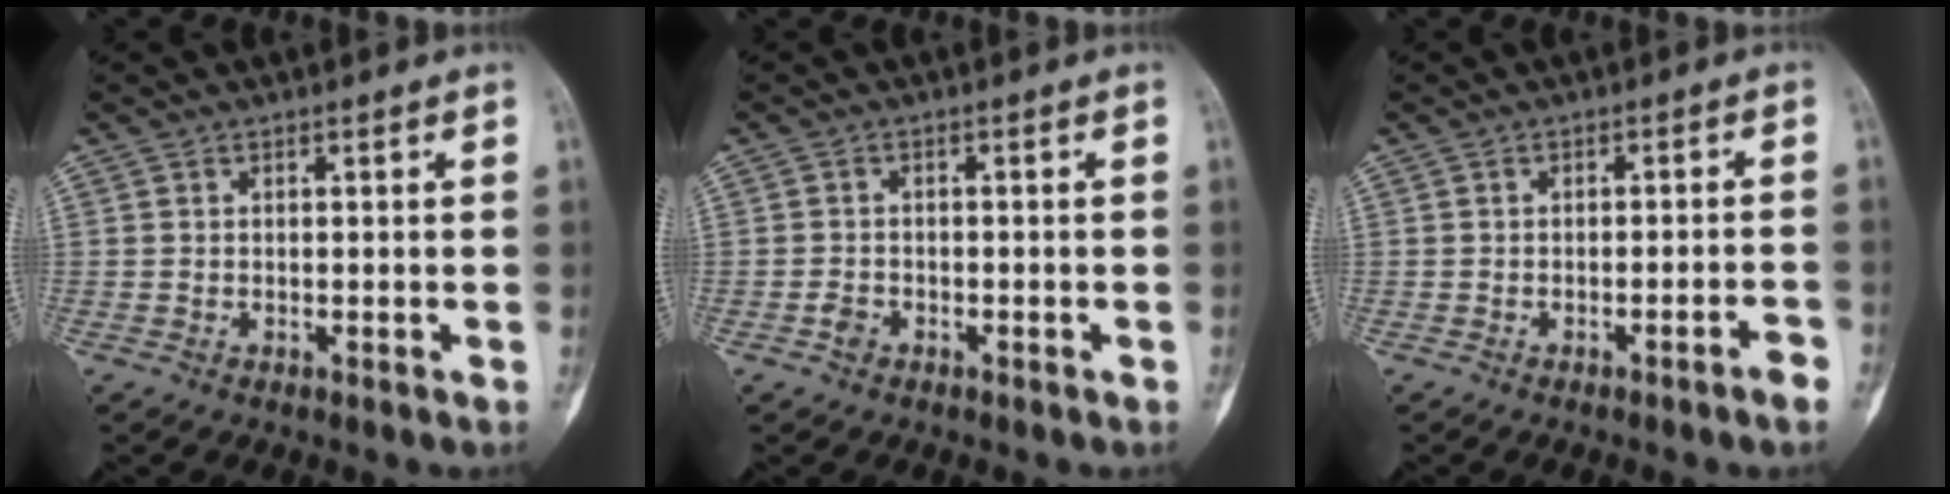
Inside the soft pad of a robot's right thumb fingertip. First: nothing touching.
{"total": 1.7, "force": [-1.0, 1.2, 0.7], "torque": [-0.016, 0.006, -0.020]}
{"total": 2.8, "force": [-1.8, 0.0, 2.1], "torque": [-0.038, 0.013, -0.024]}